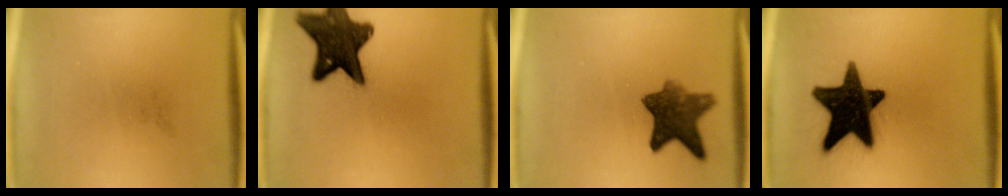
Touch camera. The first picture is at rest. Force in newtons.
{"total": 14.2}
{"total": 8.4}
{"total": 18.3}